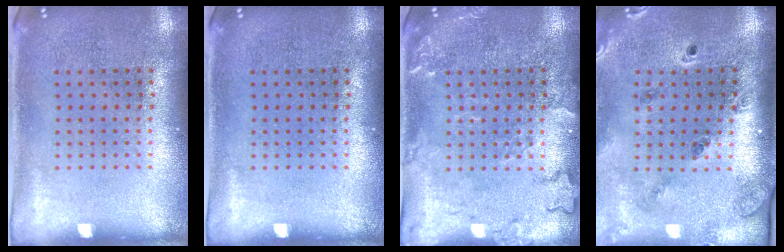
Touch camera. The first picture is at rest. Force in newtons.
{"total": 0.0}
{"total": 2.5, "press": 2.5, "slide": 0.4}
{"total": 1.6, "press": 1.5, "slide": 0.4}